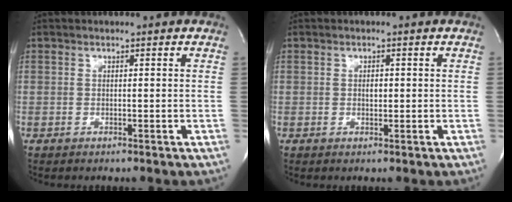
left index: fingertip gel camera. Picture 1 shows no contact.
{"total": 1.2, "force": [-0.1, 0.7, 1.0], "torque": [-0.016, -0.001, -0.001]}